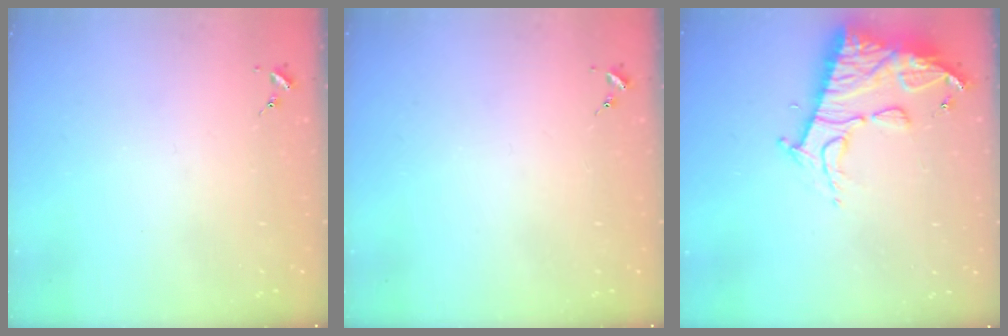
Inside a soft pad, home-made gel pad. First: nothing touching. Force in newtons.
{"total": 0.0}
{"total": 15.1, "press": 15.0, "slide": 1.6}